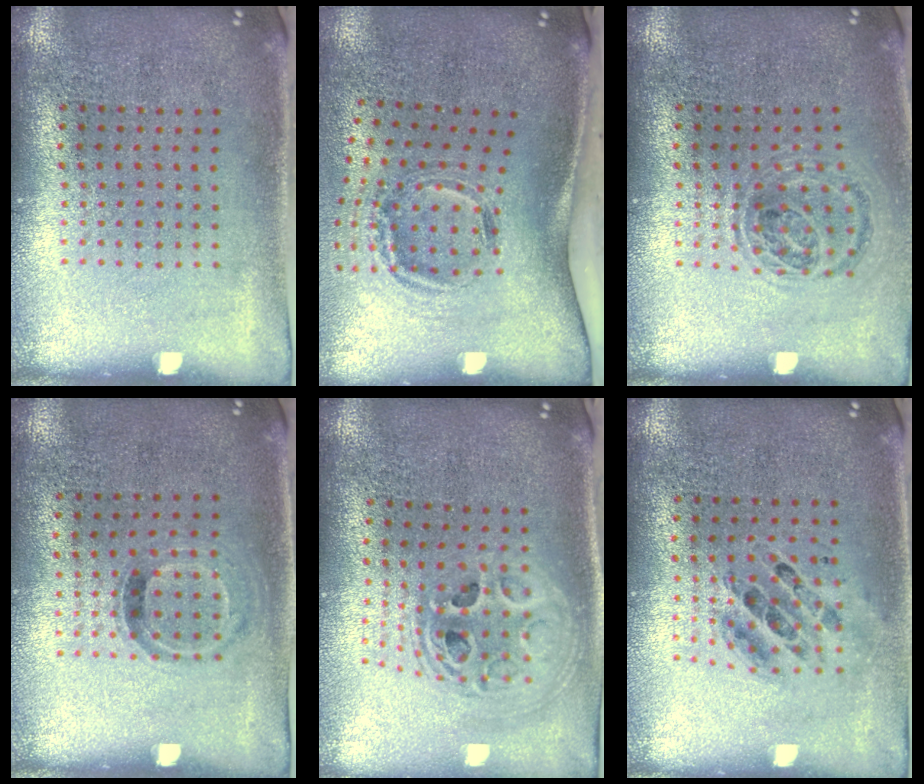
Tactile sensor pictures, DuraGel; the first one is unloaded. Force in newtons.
{"total": 1.9, "press": 1.3, "slide": 1.3}
{"total": 0.9, "press": 0.9, "slide": 0.3}
{"total": 0.9, "press": 0.7, "slide": 0.6}
{"total": 2.4, "press": 1.8, "slide": 1.5}
{"total": 0.7, "press": 0.7, "slide": 0.0}